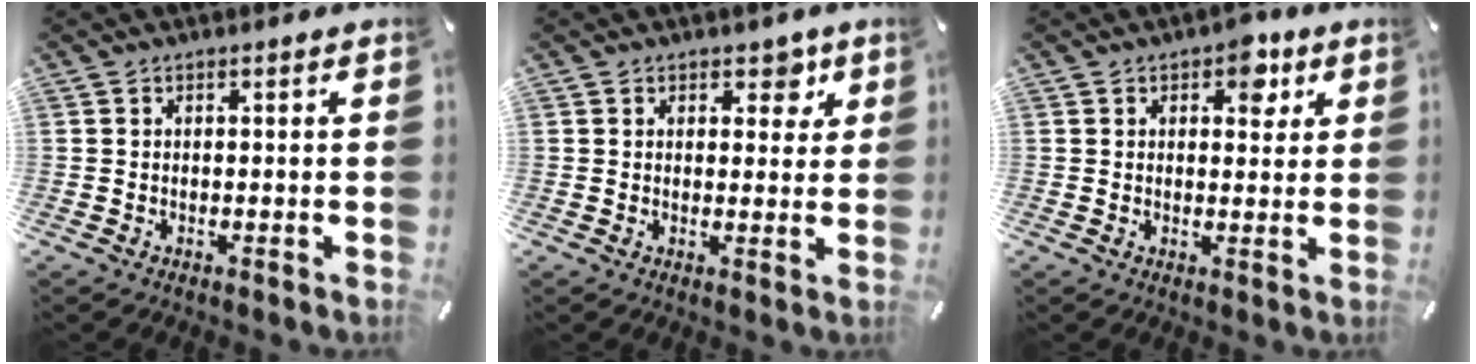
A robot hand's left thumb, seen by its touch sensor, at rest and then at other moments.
{"total": 4.3, "force": [2.3, 3.0, 2.1], "torque": [-0.002, -0.012, 0.030]}
{"total": 6.1, "force": [3.0, 3.8, 3.7], "torque": [-0.027, -0.009, 0.042]}